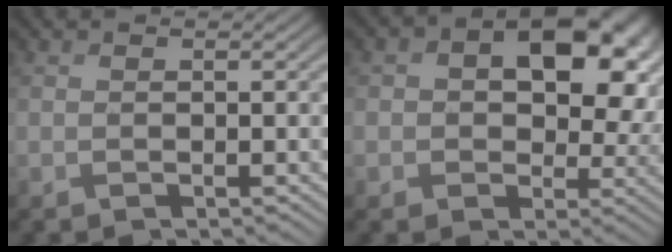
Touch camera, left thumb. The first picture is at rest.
{"total": 12.8, "force": [2.8, 8.9, 8.8], "torque": [-0.144, -0.011, 0.050]}